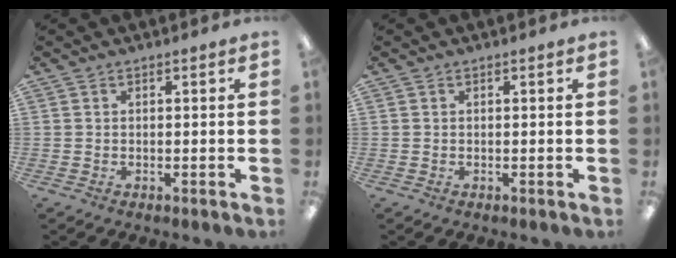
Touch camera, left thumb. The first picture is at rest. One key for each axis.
{"total": 0.0}